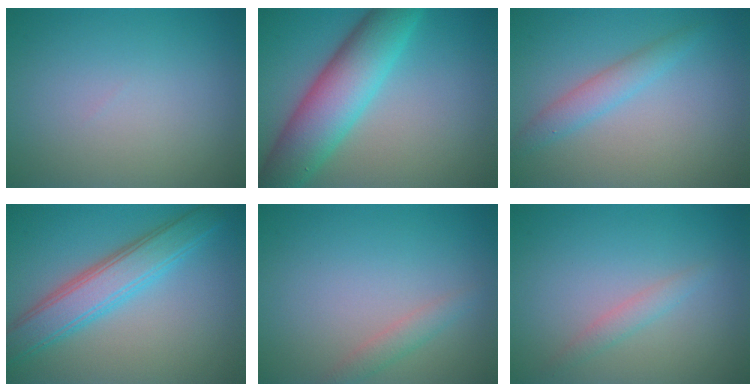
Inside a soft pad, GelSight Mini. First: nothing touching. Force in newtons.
{"total": 8.3, "press": 8.3, "slide": 0.2}
{"total": 2.3, "press": 2.3, "slide": 0.1}
{"total": 5.4, "press": 5.4, "slide": 0.2}
{"total": 1.5, "press": 1.5, "slide": 0.1}
{"total": 2.0, "press": 2.0, "slide": 0.2}